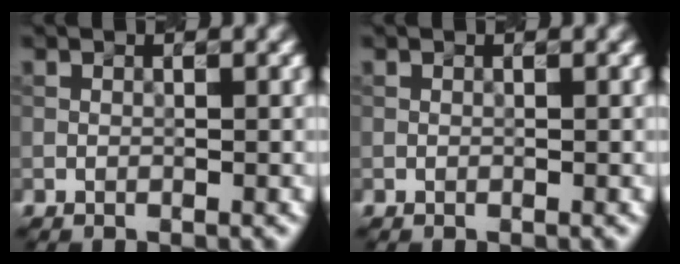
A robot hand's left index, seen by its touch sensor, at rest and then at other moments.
{"total": 0.0}